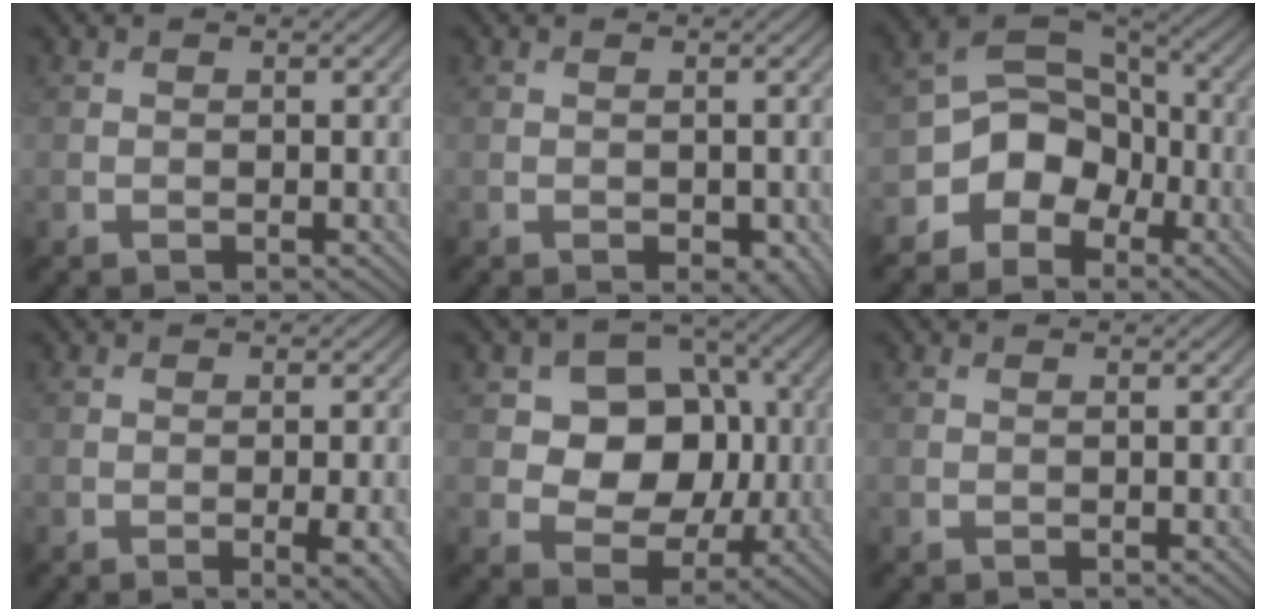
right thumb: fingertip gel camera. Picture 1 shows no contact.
{"total": 2.3, "force": [-0.7, 1.2, 1.8], "torque": [-0.026, -0.012, -0.003]}
{"total": 8.1, "force": [-4.0, 6.1, 3.5], "torque": [-0.059, 0.000, -0.094]}
{"total": 4.8, "force": [-1.6, 1.4, 4.3], "torque": [-0.058, -0.006, -0.011]}
{"total": 9.6, "force": [0.8, 7.6, 5.8], "torque": [-0.107, -0.005, 0.000]}
{"total": 0.0}